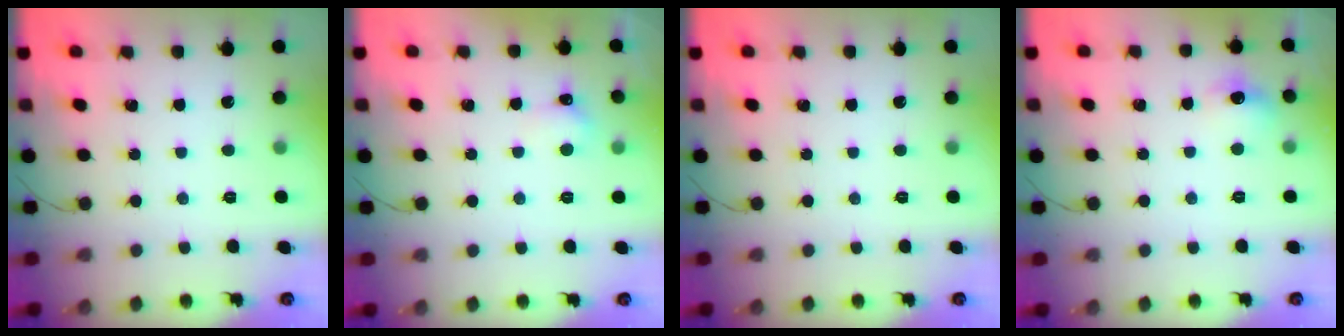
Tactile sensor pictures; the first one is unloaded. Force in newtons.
{"total": 4.7, "press": 4.5, "slide": 1.2}
{"total": 0.0}
{"total": 7.1, "press": 6.9, "slide": 1.7}